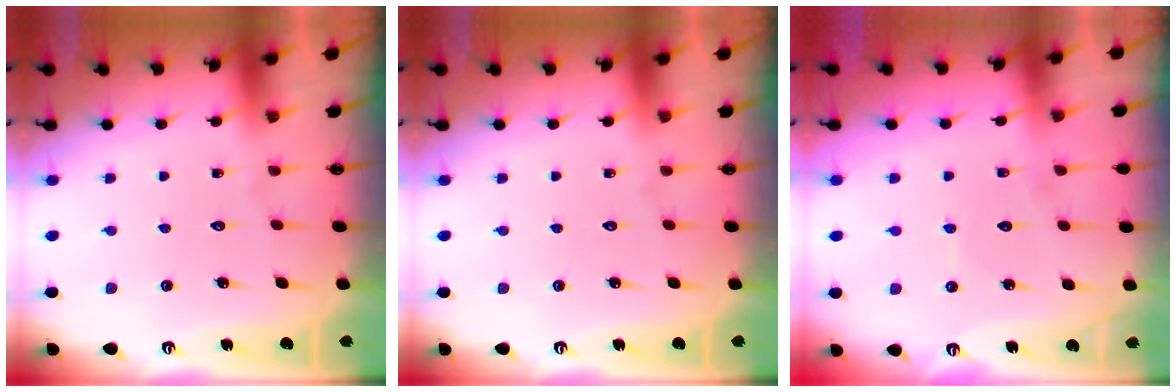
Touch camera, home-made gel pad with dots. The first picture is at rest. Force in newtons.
{"total": 0.0}
{"total": 4.0, "press": 4.0, "slide": 0.3}